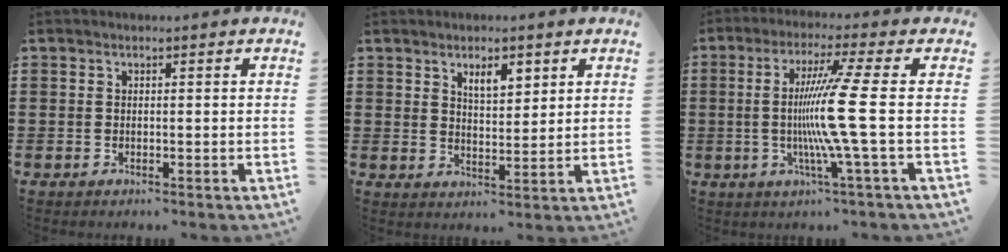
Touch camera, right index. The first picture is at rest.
{"total": 4.2, "force": [2.6, 1.7, 2.9], "torque": [-0.046, 0.000, 0.042]}
{"total": 11.2, "force": [-1.1, -1.6, 11.0], "torque": [-0.233, -0.029, -0.040]}